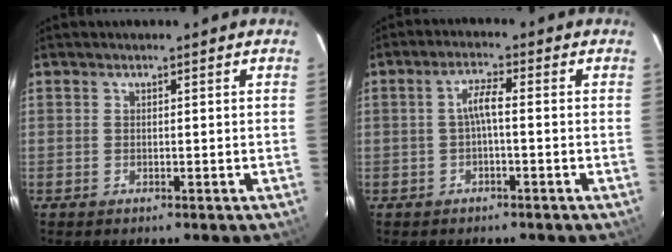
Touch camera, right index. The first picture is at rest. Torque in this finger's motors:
{"motor_torque": [0.36, -0.08, 0.34, 0.07]}